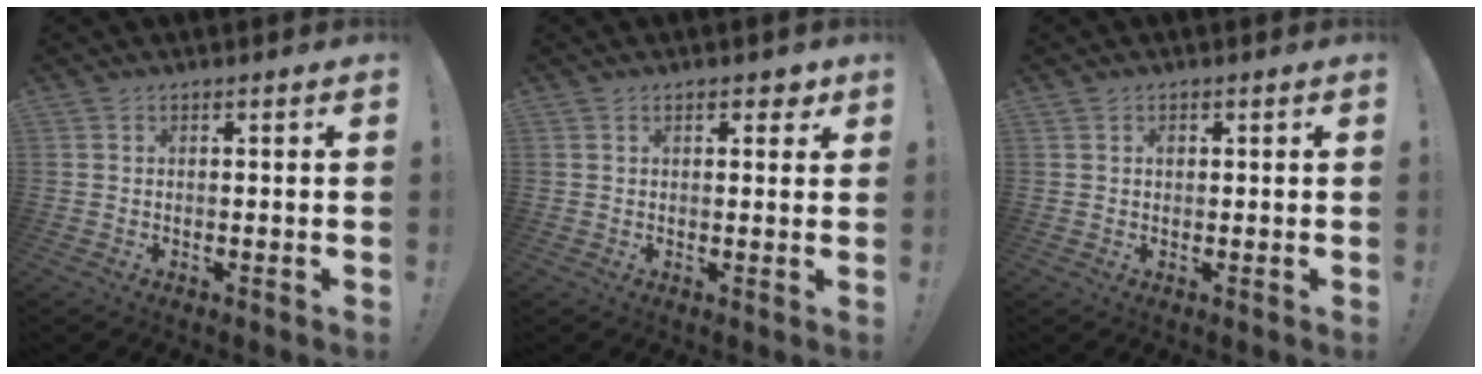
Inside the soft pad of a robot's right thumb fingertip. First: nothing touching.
{"total": 3.4, "force": [1.8, 1.7, 2.3], "torque": [-0.023, -0.005, 0.028]}
{"total": 0.8, "force": [0.1, 0.7, 0.3], "torque": [0.000, 0.000, 0.001]}